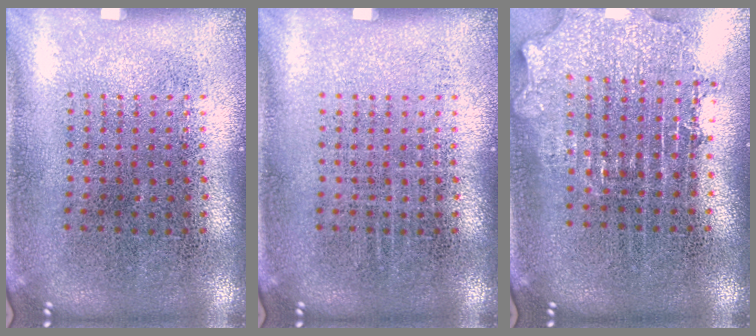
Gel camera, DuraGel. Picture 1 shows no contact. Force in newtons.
{"total": 0.0}
{"total": 1.9, "press": 1.5, "slide": 1.1}